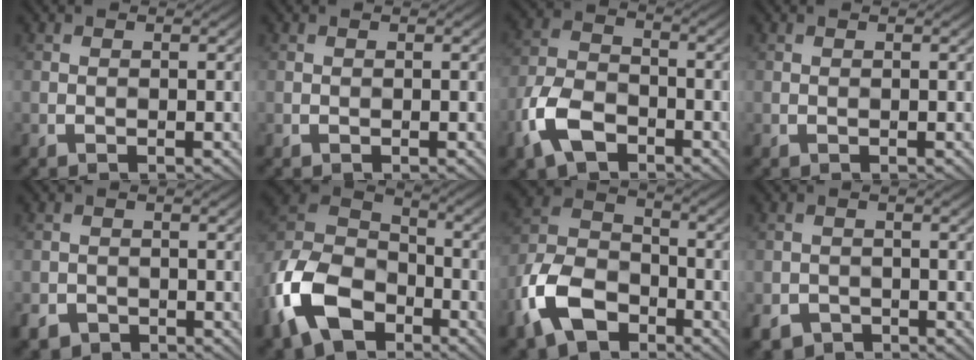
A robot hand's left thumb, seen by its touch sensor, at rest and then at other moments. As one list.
[{"total": 0.0}, {"total": 8.3, "force": [-4.5, 4.9, 5.0], "torque": [-0.121, -0.004, -0.100]}, {"total": 0.0}, {"total": 2.4, "force": [-1.5, 1.7, 0.5], "torque": [-0.012, -0.008, -0.034]}, {"total": 15.3, "force": [-7.5, 10.0, 9.0], "torque": [-0.243, -0.030, -0.164]}, {"total": 11.5, "force": [-6.1, 6.9, 6.9], "torque": [-0.169, -0.005, -0.139]}, {"total": 2.9, "force": [-1.9, 2.1, 0.7], "torque": [-0.016, -0.009, -0.037]}]